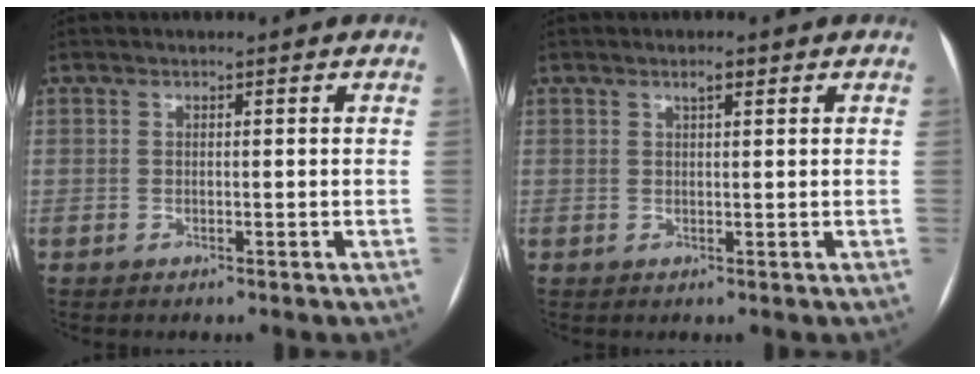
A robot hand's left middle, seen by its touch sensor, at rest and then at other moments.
{"total": 1.4, "force": [0.9, 0.3, 1.1], "torque": [-0.022, 0.003, 0.016]}